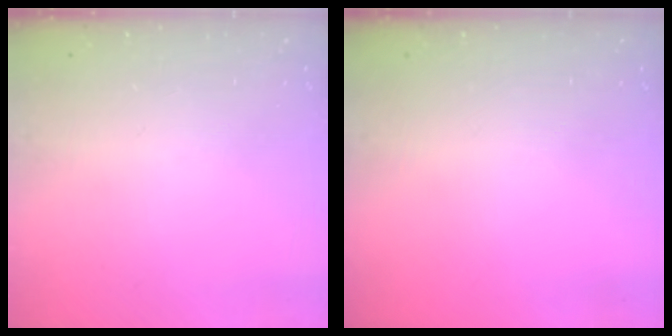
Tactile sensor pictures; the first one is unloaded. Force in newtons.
{"total": 0.0}